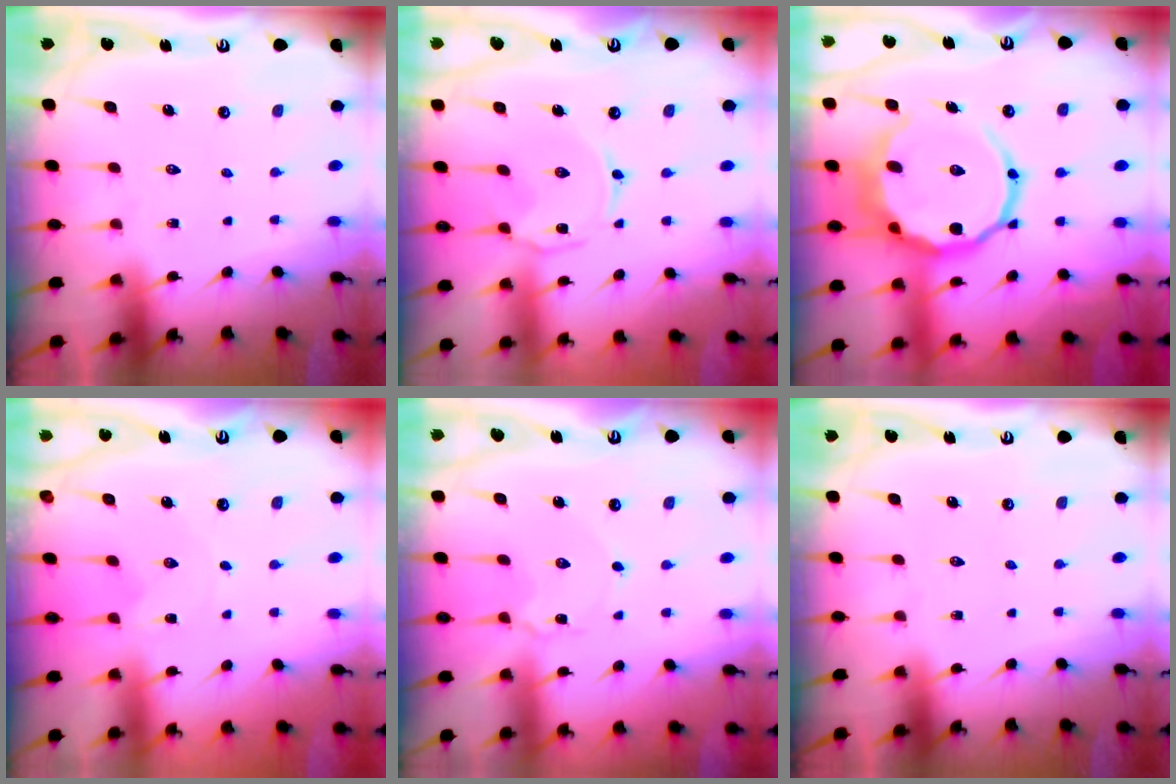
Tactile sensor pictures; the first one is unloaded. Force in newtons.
{"total": 2.5, "press": 2.4, "slide": 0.5}
{"total": 18.3, "press": 18.2, "slide": 2.0}
{"total": 0.6, "press": 0.6, "slide": 0.1}
{"total": 4.3, "press": 4.3, "slide": 0.4}
{"total": 0.0}